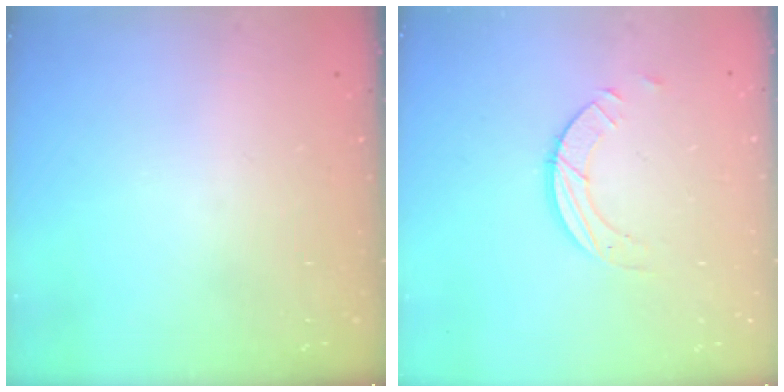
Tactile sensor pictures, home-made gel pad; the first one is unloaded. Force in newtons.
{"total": 3.2, "press": 3.2, "slide": 0.3}